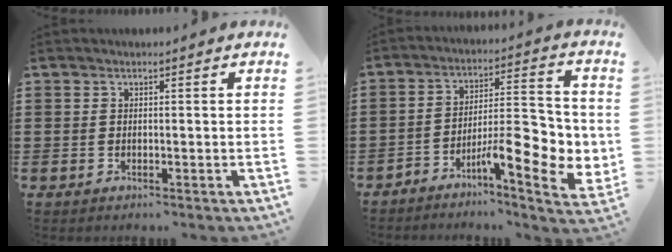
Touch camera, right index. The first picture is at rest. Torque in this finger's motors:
{"motor_torque": [2.14, 0.00, 0.46, 0.15]}